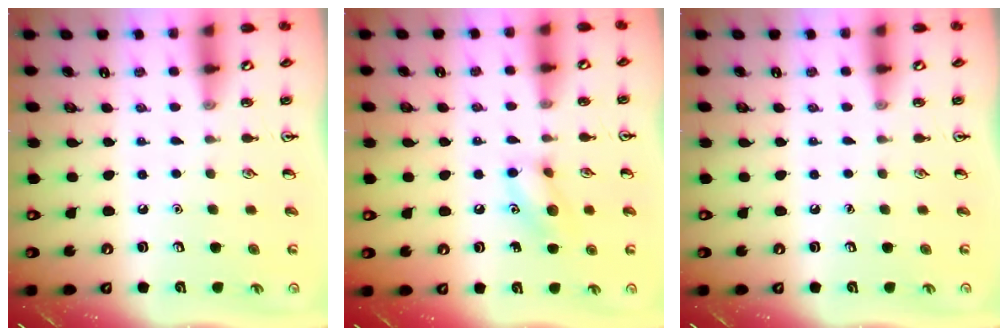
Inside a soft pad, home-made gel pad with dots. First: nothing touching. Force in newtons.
{"total": 9.2, "press": 9.2, "slide": 1.1}
{"total": 0.0}